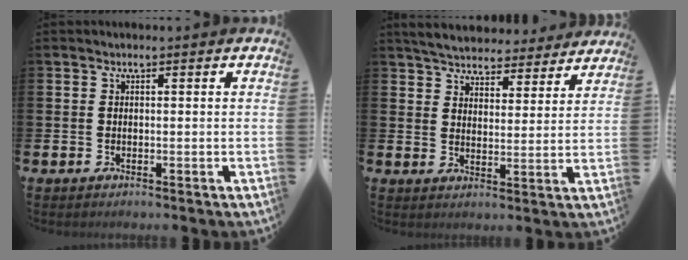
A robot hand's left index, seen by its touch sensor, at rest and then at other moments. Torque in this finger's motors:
{"motor_torque": [1.12, -1.01, 0.99, 0.13]}